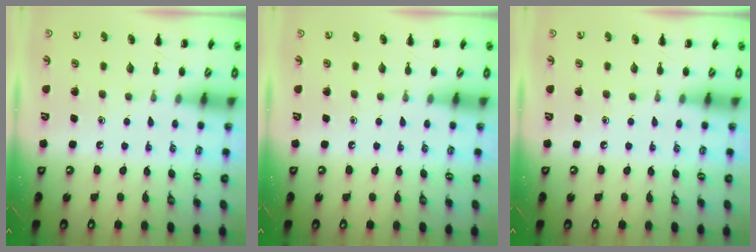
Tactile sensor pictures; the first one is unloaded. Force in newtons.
{"total": 0.0}
{"total": 0.0}